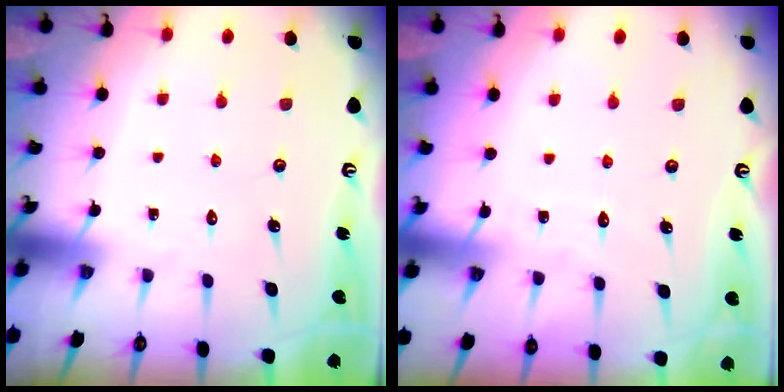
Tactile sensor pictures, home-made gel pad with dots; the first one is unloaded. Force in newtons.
{"total": 2.8, "press": 2.8, "slide": 0.3}